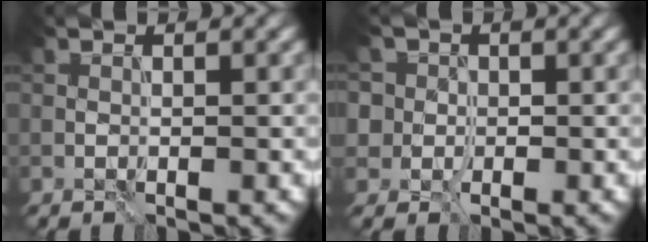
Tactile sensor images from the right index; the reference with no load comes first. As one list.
[{"total": 4.1, "force": [0.7, 3.7, 1.6], "torque": [-0.006, 0.018, -0.027]}]